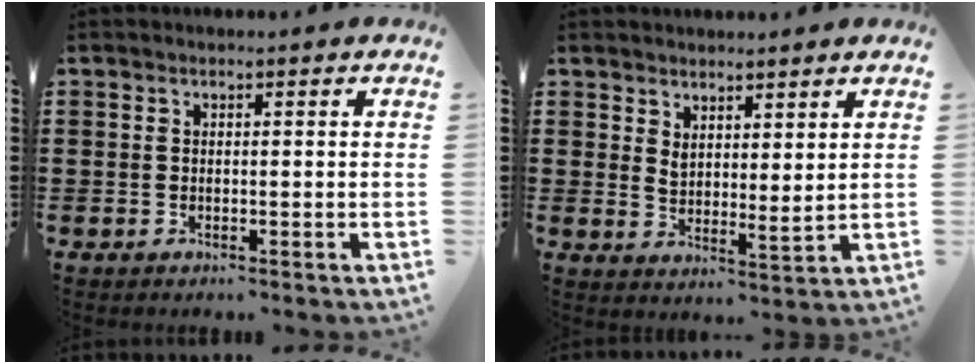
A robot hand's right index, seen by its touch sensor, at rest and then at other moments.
{"total": 3.3, "force": [3.2, 0.9, 0.5], "torque": [-0.019, -0.006, 0.061]}